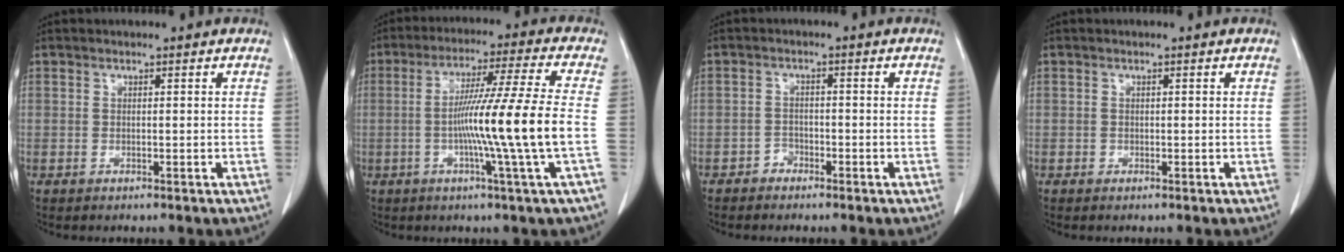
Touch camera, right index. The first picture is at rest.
{"total": 13.6, "force": [-2.4, -2.8, 13.0], "torque": [-0.226, -0.008, -0.043]}
{"total": 1.7, "force": [-1.3, 1.1, 0.3], "torque": [-0.003, 0.006, -0.025]}
{"total": 0.7, "force": [-0.2, 0.7, 0.0], "torque": [-0.001, 0.005, -0.005]}